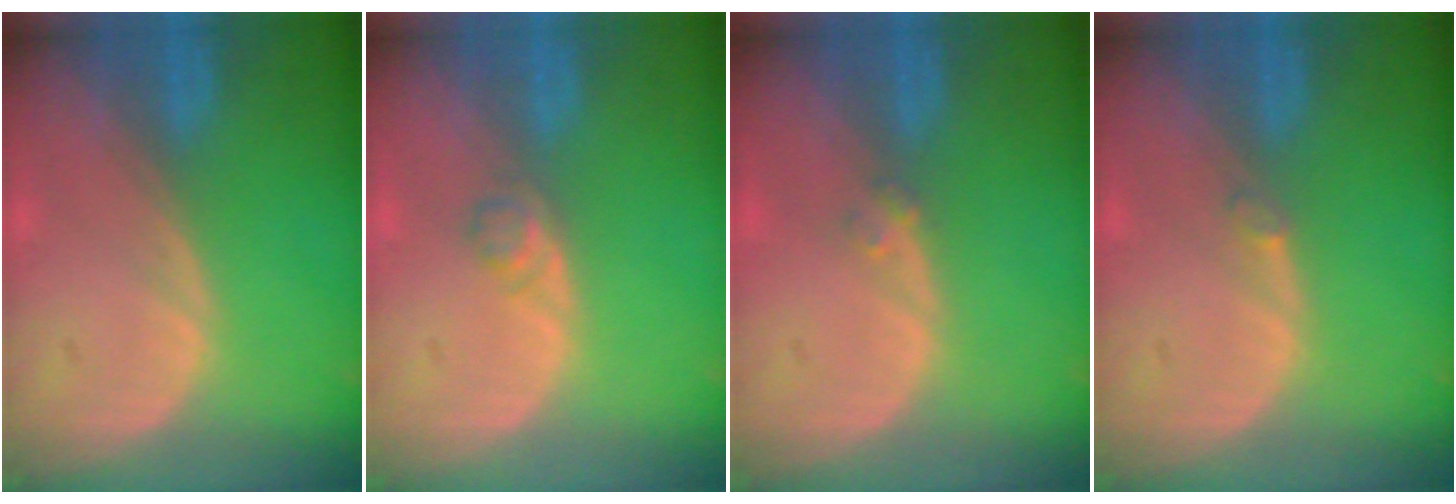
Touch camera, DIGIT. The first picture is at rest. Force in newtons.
{"total": 1.6, "press": 1.6, "slide": 0.2}
{"total": 1.2, "press": 1.1, "slide": 0.6}
{"total": 0.7, "press": 0.7, "slide": 0.2}